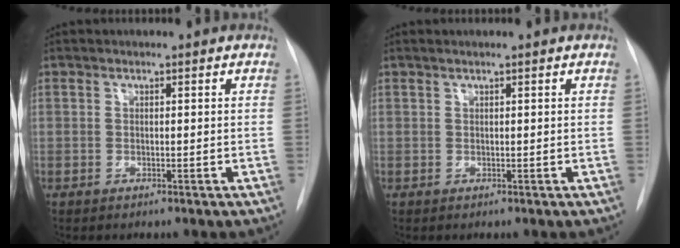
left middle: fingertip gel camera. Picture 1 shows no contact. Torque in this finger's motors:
{"motor_torque": [0.77, -0.98, 0.09, 0.00]}